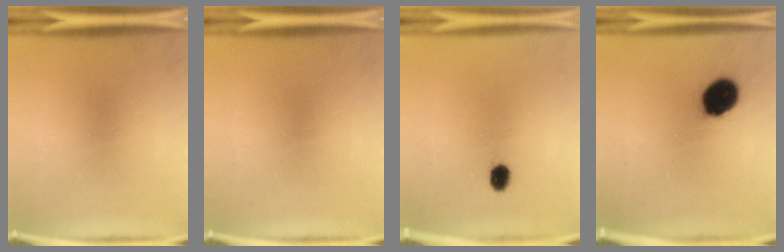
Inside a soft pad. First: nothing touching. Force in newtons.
{"total": 0.0}
{"total": 2.7}
{"total": 11.6}